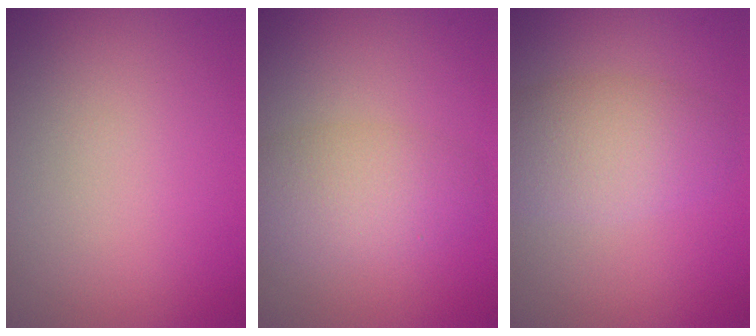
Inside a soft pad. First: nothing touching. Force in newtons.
{"total": 4.2, "press": 4.2, "slide": 0.1}
{"total": 4.3, "press": 4.3, "slide": 0.2}